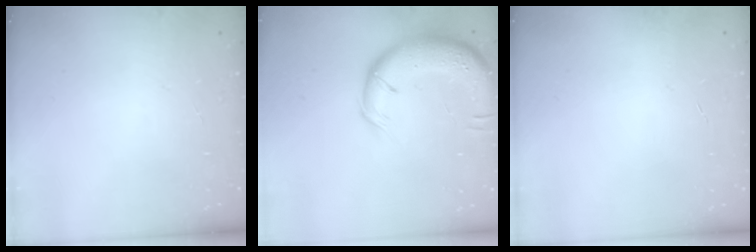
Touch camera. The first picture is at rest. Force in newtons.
{"total": 14.0, "press": 13.7, "slide": 2.9}
{"total": 0.0}